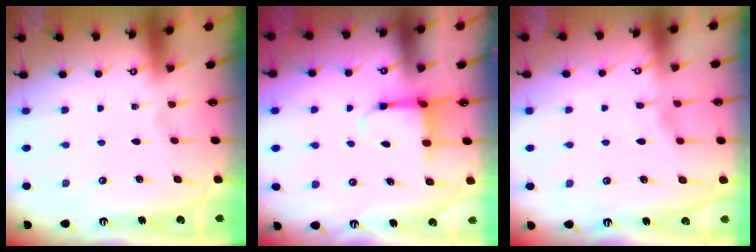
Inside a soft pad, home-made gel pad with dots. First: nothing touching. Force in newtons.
{"total": 3.8, "press": 3.6, "slide": 1.3}
{"total": 2.9, "press": 2.9, "slide": 0.4}